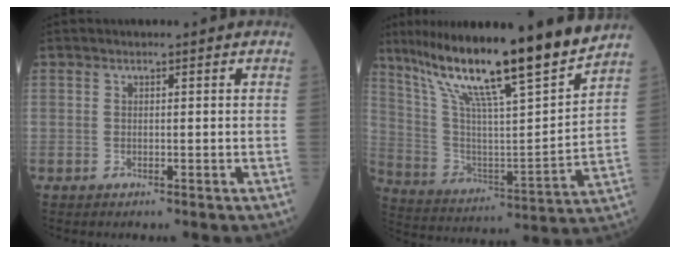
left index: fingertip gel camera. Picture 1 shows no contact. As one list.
[{"total": 20.5, "force": [16.4, -0.2, 12.3], "torque": [-0.210, -0.012, 0.280]}]